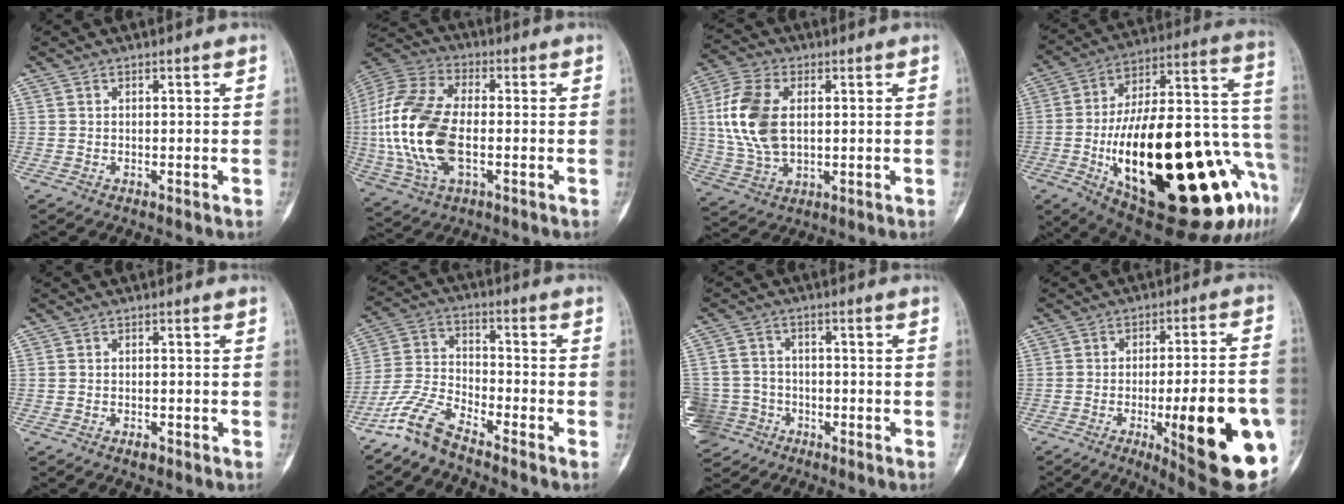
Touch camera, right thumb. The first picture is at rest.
{"total": 19.9, "force": [-2.1, 10.5, 16.8], "torque": [-0.376, 0.008, -0.037]}
{"total": 13.4, "force": [1.7, 8.0, 10.5], "torque": [-0.220, 0.001, 0.035]}
{"total": 41.4, "force": [-11.8, 15.5, 36.5], "torque": [-0.502, 0.025, -0.169]}
{"total": 1.4, "force": [-0.9, 0.8, 0.7], "torque": [-0.013, 0.003, -0.015]}
{"total": 8.0, "force": [-6.8, 2.0, 3.6], "torque": [-0.091, 0.049, -0.150]}
{"total": 11.6, "force": [-5.6, 9.7, 3.2], "torque": [-0.083, 0.036, -0.094]}
{"total": 24.1, "force": [-7.2, 5.7, 22.2], "torque": [-0.259, 0.003, -0.084]}